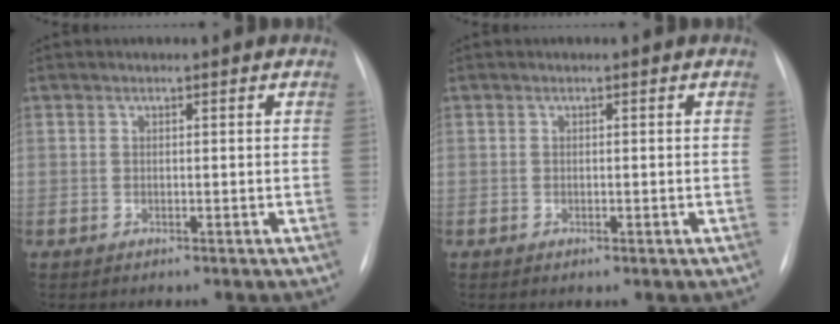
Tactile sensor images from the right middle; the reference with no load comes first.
{"total": 0.7, "force": [-0.3, 0.3, 0.6], "torque": [-0.008, -0.001, -0.004]}